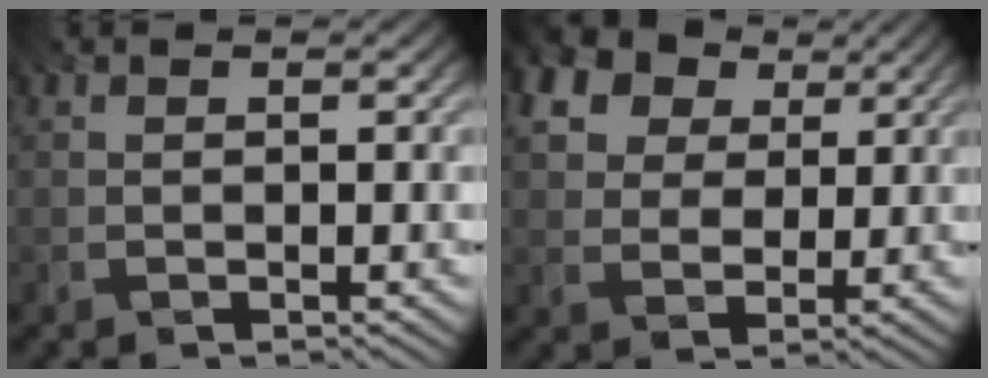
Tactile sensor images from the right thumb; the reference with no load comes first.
{"total": 13.4, "force": [6.5, 9.7, 6.5], "torque": [-0.177, 0.027, 0.133]}